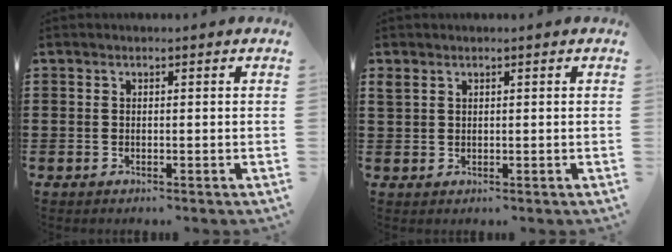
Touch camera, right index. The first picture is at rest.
{"total": 1.3, "force": [1.0, 0.7, 0.5], "torque": [-0.012, 0.001, 0.019]}